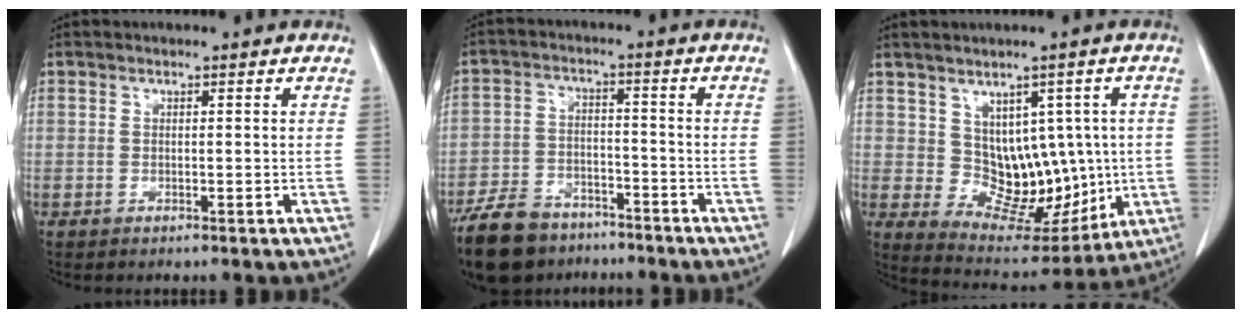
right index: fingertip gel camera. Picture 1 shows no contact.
{"total": 11.8, "force": [-9.3, 6.0, 4.2], "torque": [-0.087, -0.001, -0.152]}
{"total": 10.7, "force": [1.0, 7.8, 7.2], "torque": [-0.081, 0.027, 0.049]}